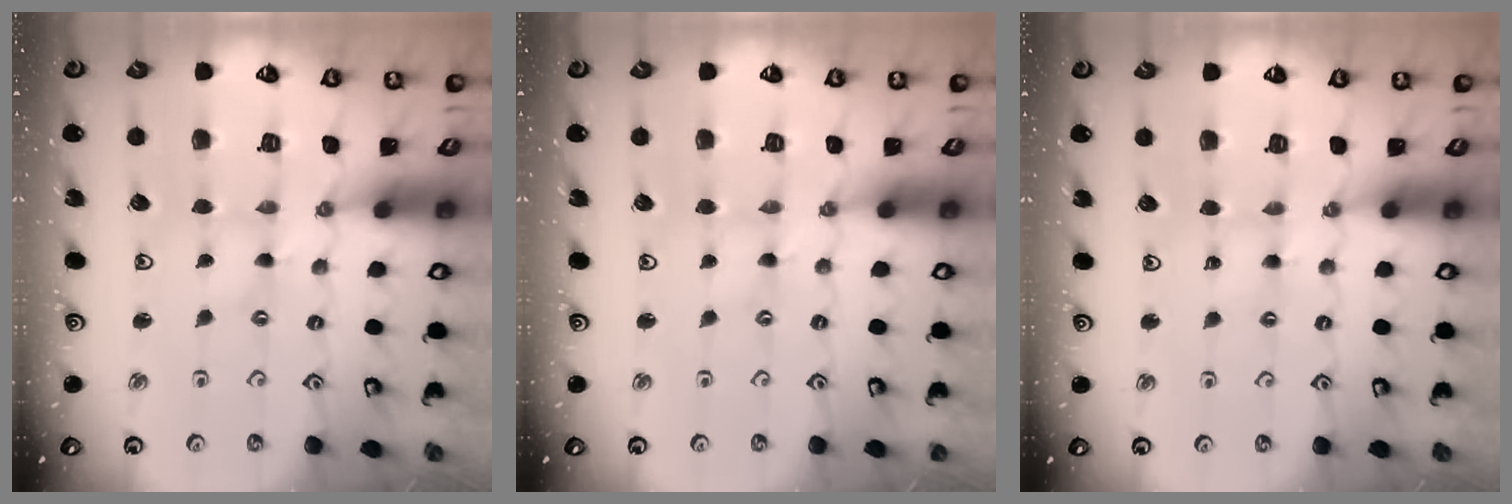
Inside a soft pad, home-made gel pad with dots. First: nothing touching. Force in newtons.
{"total": 0.6, "press": 0.6, "slide": 0.2}
{"total": 2.8, "press": 2.8, "slide": 0.3}